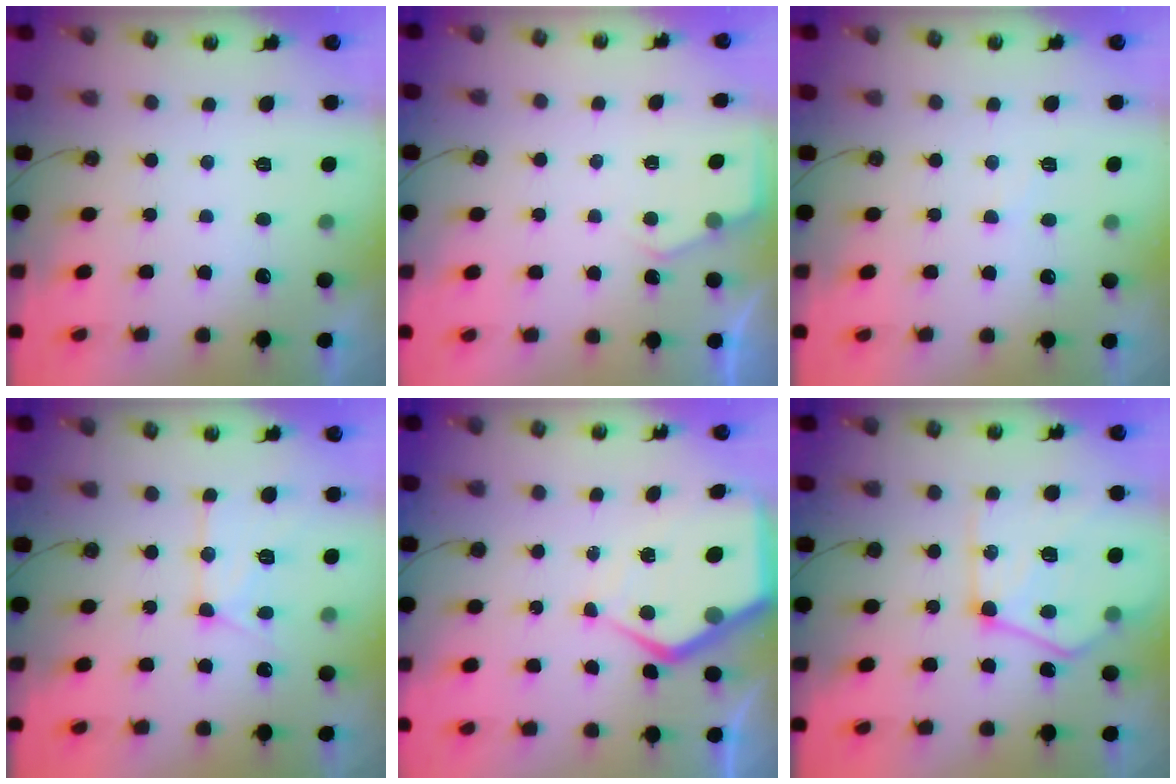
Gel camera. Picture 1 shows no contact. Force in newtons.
{"total": 4.1, "press": 4.1, "slide": 0.6}
{"total": 7.6, "press": 7.6, "slide": 0.8}
{"total": 12.3, "press": 12.3, "slide": 0.9}
{"total": 9.7, "press": 9.7, "slide": 0.9}
{"total": 18.8, "press": 18.7, "slide": 1.8}